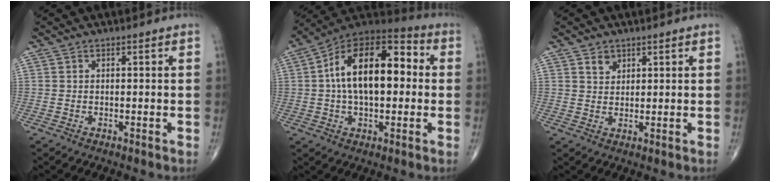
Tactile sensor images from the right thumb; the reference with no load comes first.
{"total": 20.0, "force": [1.8, 10.8, 16.7], "torque": [-0.259, 0.039, 0.017]}
{"total": 2.6, "force": [1.6, 1.9, 0.9], "torque": [-0.003, -0.011, 0.028]}